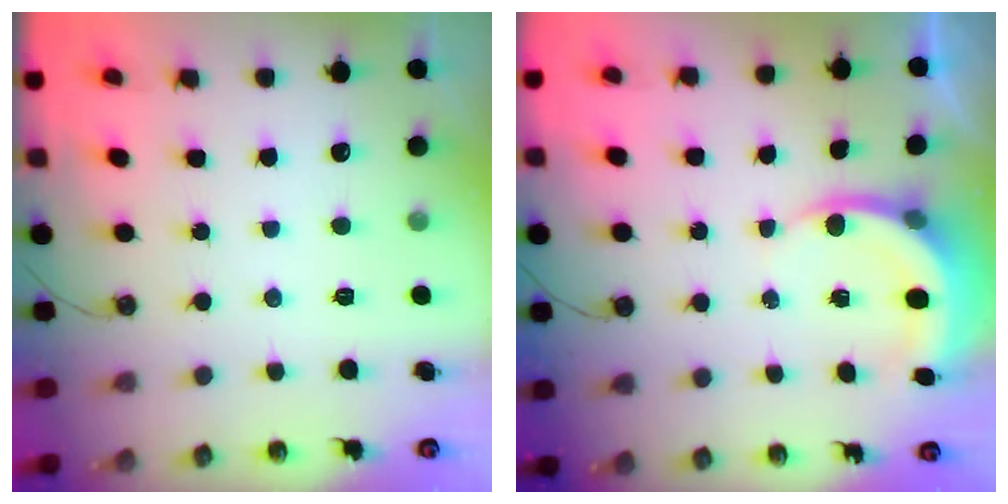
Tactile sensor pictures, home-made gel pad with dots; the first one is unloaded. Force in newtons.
{"total": 4.4, "press": 4.3, "slide": 0.4}